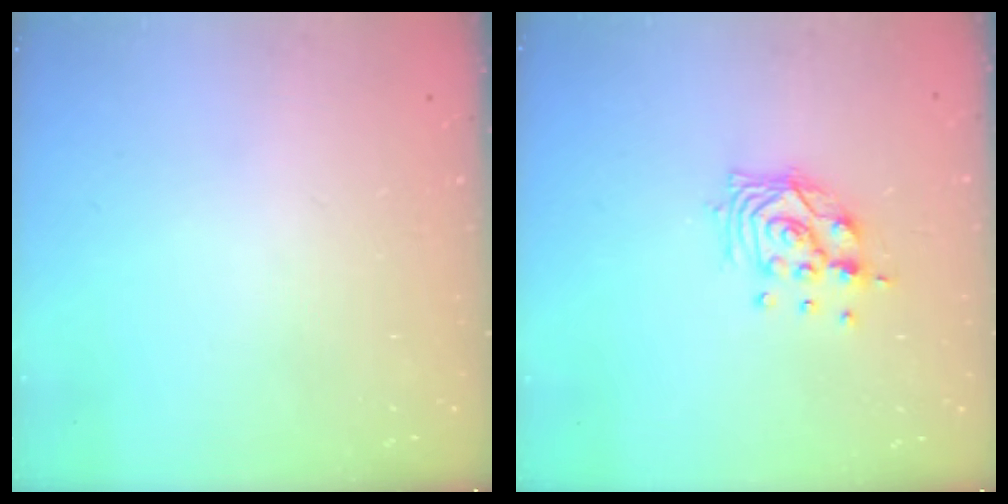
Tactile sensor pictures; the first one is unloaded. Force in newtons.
{"total": 10.7, "press": 10.6, "slide": 1.1}